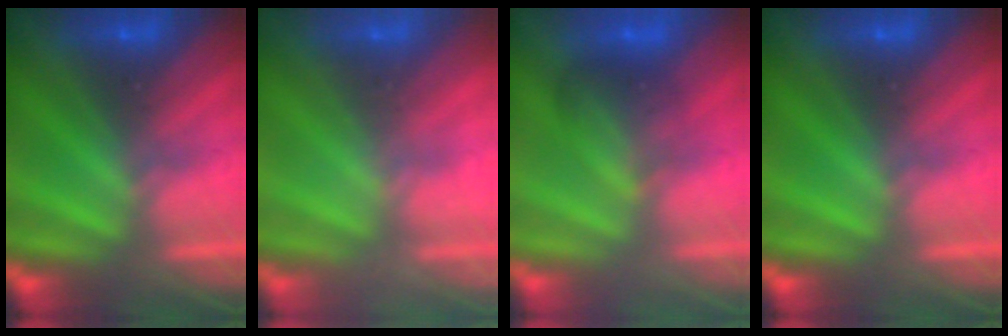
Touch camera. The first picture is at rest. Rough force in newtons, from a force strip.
{"total": 2.3}
{"total": 2.0}
{"total": 0.0}